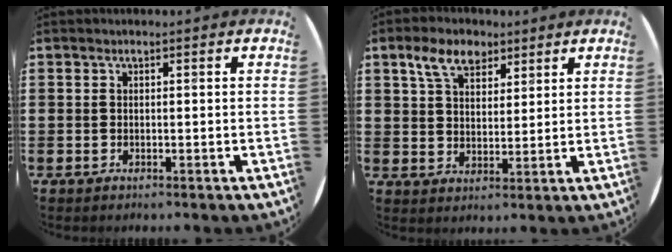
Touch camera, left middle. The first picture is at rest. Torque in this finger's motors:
{"motor_torque": [0.90, -0.73, 0.14, 0.13]}